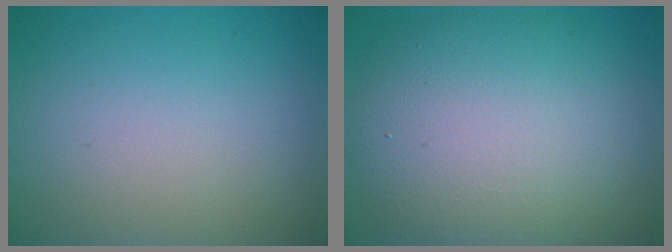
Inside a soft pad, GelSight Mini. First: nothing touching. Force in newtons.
{"total": 10.7, "press": 10.7, "slide": 0.8}